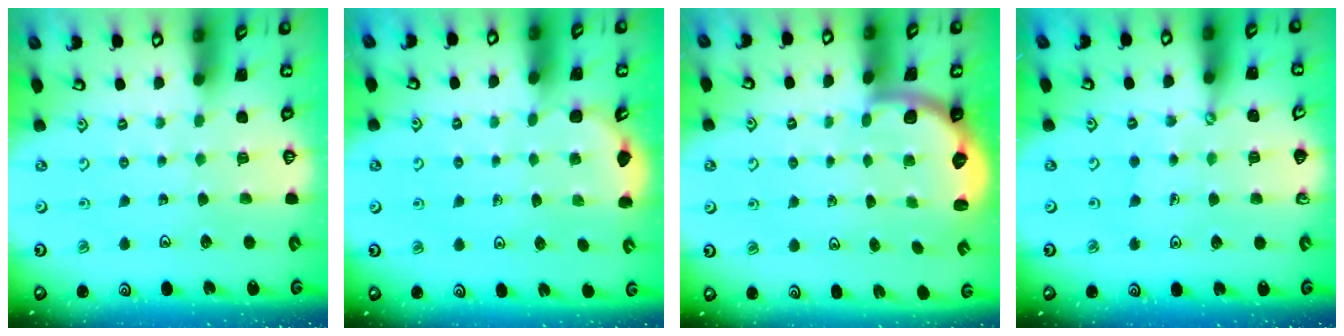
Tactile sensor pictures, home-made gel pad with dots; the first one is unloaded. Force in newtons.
{"total": 2.3, "press": 1.8, "slide": 1.4}
{"total": 2.7, "press": 2.1, "slide": 1.7}
{"total": 1.7, "press": 1.7, "slide": 0.1}